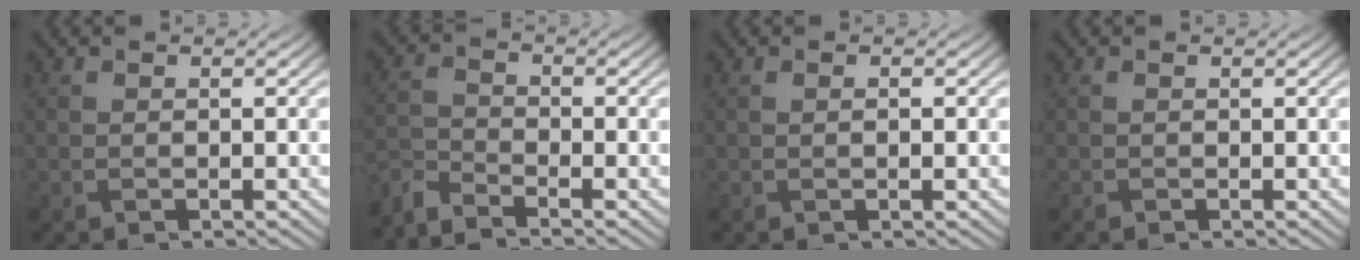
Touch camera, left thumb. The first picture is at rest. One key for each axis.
{"total": 4.1, "fx": -3.9, "fy": 0.5, "fz": 1.2, "tx": -0.038, "ty": -0.013, "tz": -0.090}
{"total": 0.9, "fx": 0.0, "fy": 0.2, "fz": 0.9, "tx": -0.018, "ty": 0.001, "tz": 0.001}
{"total": 0.0}